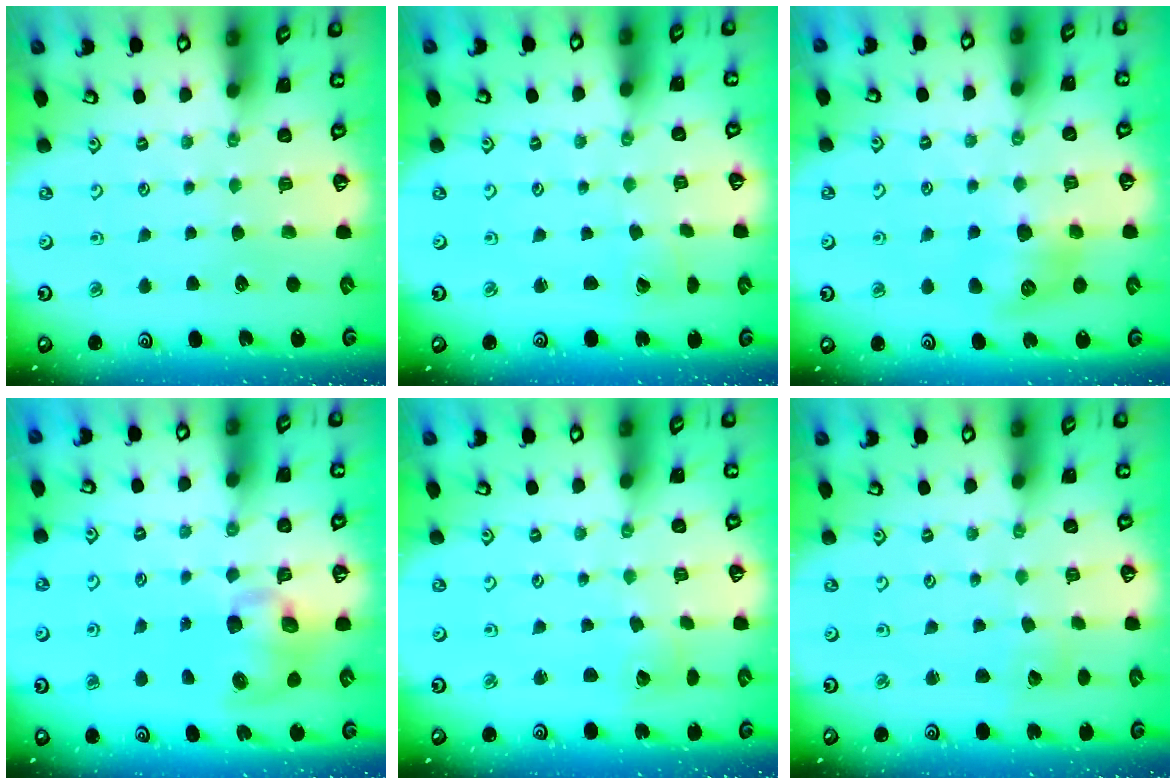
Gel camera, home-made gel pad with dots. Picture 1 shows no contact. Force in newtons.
{"total": 1.9, "press": 1.9, "slide": 0.1}
{"total": 9.8, "press": 9.8, "slide": 0.2}
{"total": 9.7, "press": 9.6, "slide": 1.3}
{"total": 2.2, "press": 2.2, "slide": 0.3}
{"total": 3.0, "press": 3.0, "slide": 0.3}